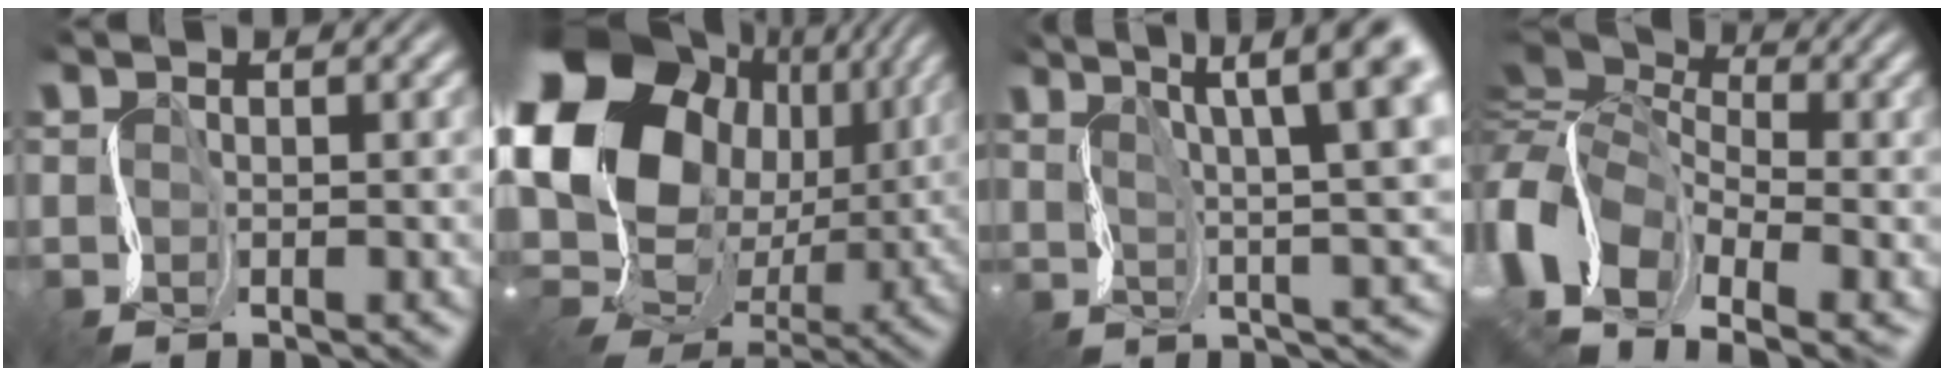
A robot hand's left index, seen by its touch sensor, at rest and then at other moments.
{"total": 18.4, "force": [3.4, 14.8, 10.5], "torque": [-0.223, -0.001, 0.085]}
{"total": 10.5, "force": [4.5, 3.1, 9.0], "torque": [-0.125, 0.019, 0.071]}
{"total": 13.4, "force": [-1.0, 9.3, 9.5], "torque": [-0.211, 0.004, -0.003]}